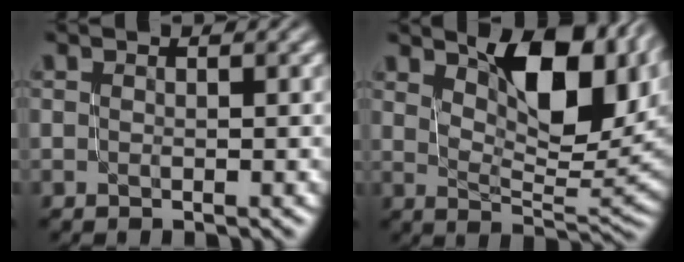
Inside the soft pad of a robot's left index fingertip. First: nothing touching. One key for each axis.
{"total": 11.0, "fx": 4.4, "fy": 4.6, "fz": 9.0, "tx": -0.131, "ty": 0.005, "tz": 0.075}